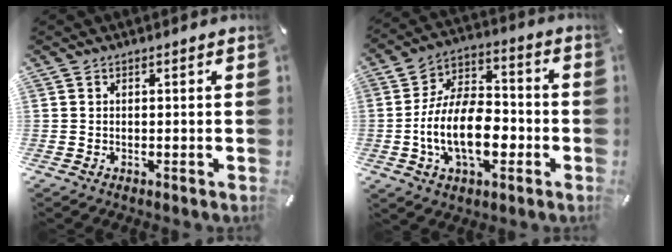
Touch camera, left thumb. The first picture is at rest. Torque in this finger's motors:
{"motor_torque": [2.21, 2.80, 0.53, -0.03, 0.24]}